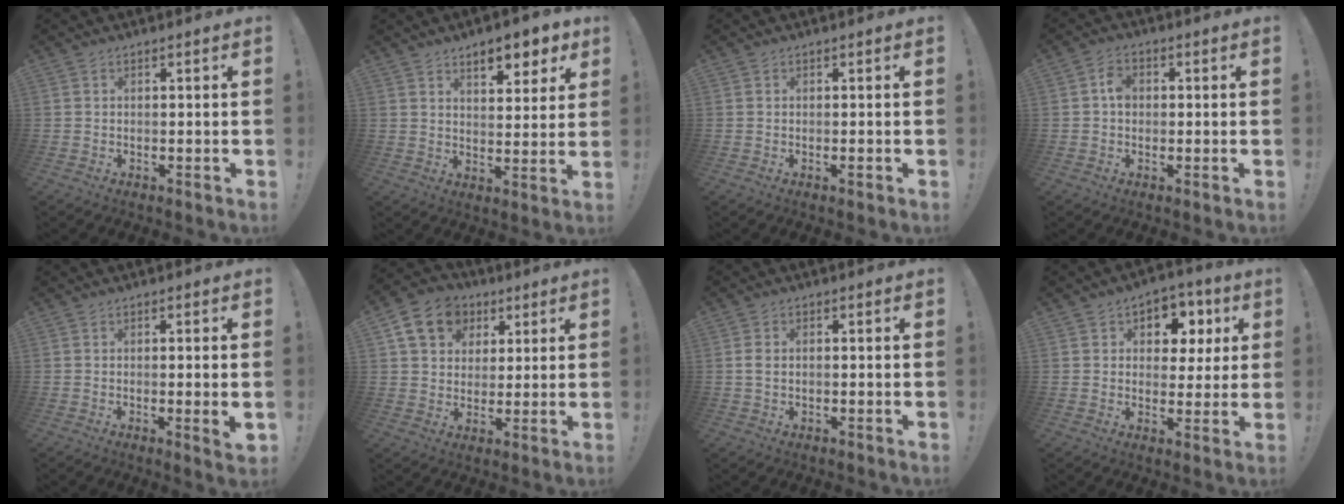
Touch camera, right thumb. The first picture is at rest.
{"total": 8.4, "force": [5.7, 3.5, 5.0], "torque": [-0.050, -0.039, 0.096]}
{"total": 0.6, "force": [-0.4, 0.0, 0.4], "torque": [-0.009, 0.000, -0.007]}
{"total": 4.0, "force": [0.1, 3.0, 2.6], "torque": [-0.032, 0.006, -0.002]}
{"total": 3.2, "force": [-0.2, -0.1, 3.2], "torque": [-0.043, -0.008, -0.002]}
{"total": 12.7, "force": [5.3, 10.2, 5.3], "torque": [-0.071, -0.021, 0.106]}
{"total": 2.5, "force": [0.1, 1.8, 1.7], "torque": [-0.031, 0.003, -0.002]}
{"total": 8.3, "force": [2.9, 7.0, 3.2], "torque": [-0.027, -0.013, 0.055]}